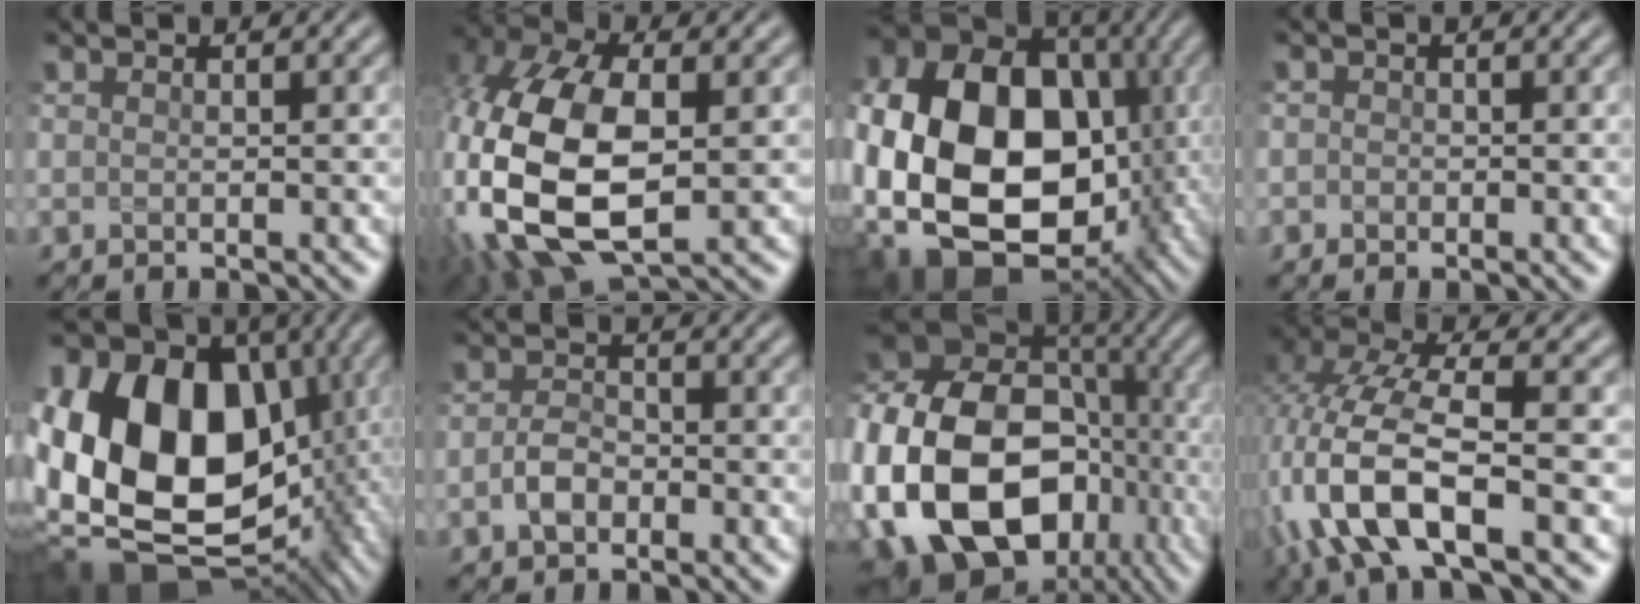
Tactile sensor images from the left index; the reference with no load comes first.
{"total": 13.6, "force": [-1.1, 7.8, 11.1], "torque": [-0.265, -0.017, -0.016]}
{"total": 20.9, "force": [-2.6, 15.5, 13.7], "torque": [-0.280, -0.028, -0.050]}
{"total": 1.0, "force": [-0.3, 0.9, 0.1], "torque": [0.008, -0.004, -0.010]}
{"total": 20.8, "force": [0.4, 14.9, 14.6], "torque": [-0.287, 0.001, 0.018]}
{"total": 2.2, "force": [-0.9, 1.5, 1.4], "torque": [-0.030, 0.003, -0.023]}
{"total": 20.1, "force": [-4.4, 14.4, 13.3], "torque": [-0.264, -0.007, -0.078]}
{"total": 10.1, "force": [-3.3, 3.9, 8.7], "torque": [-0.192, 0.002, -0.075]}